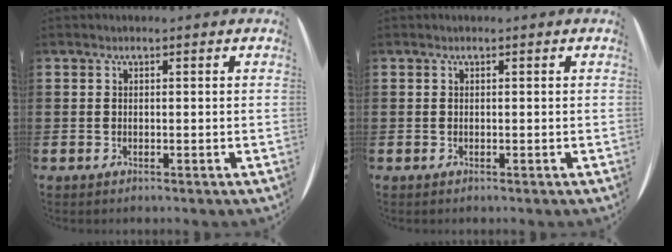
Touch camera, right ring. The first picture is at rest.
{"total": 0.0}